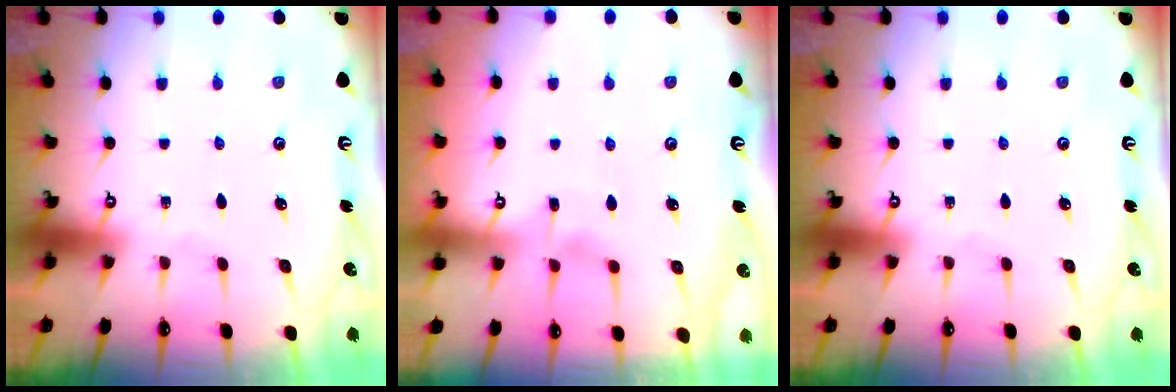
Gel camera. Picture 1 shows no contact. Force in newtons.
{"total": 3.5, "press": 3.5, "slide": 0.4}
{"total": 0.0}